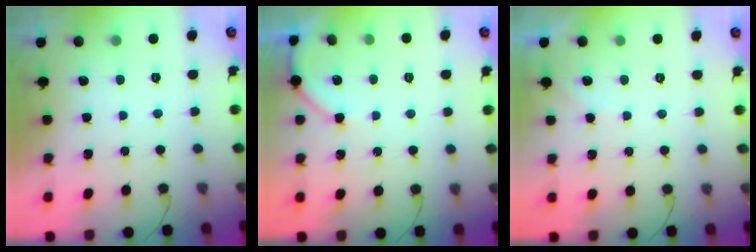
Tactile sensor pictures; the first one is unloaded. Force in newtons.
{"total": 5.9, "press": 5.9, "slide": 0.7}
{"total": 4.2, "press": 4.2, "slide": 0.6}